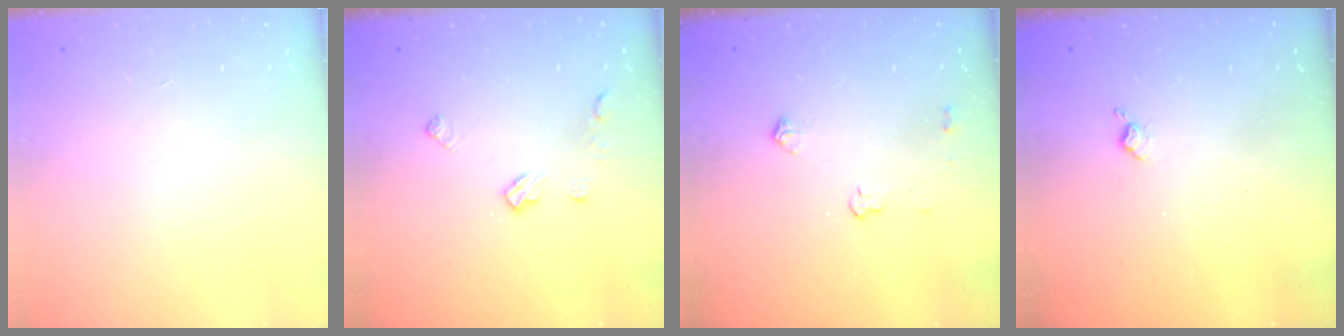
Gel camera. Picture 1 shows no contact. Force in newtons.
{"total": 6.3, "press": 6.3, "slide": 0.1}
{"total": 4.6, "press": 4.6, "slide": 0.7}
{"total": 4.1, "press": 4.0, "slide": 0.7}